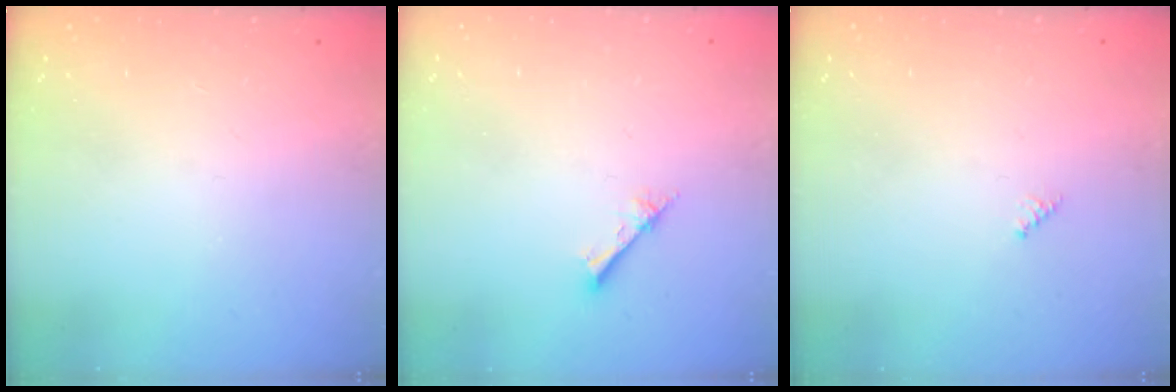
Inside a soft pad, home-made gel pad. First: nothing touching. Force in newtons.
{"total": 2.4, "press": 2.4, "slide": 0.3}
{"total": 2.0, "press": 2.0, "slide": 0.2}